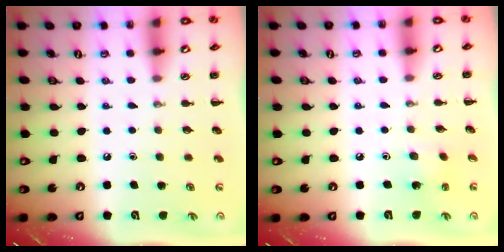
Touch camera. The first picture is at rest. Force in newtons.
{"total": 1.5, "press": 1.4, "slide": 0.5}